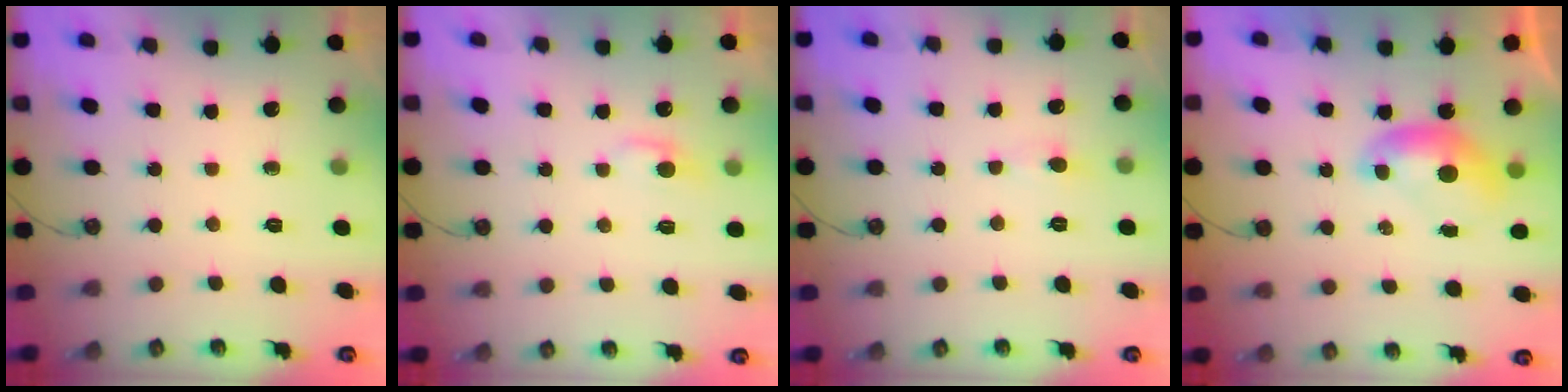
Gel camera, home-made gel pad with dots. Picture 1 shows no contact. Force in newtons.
{"total": 0.0}
{"total": 0.7, "press": 0.5, "slide": 0.5}
{"total": 0.0}